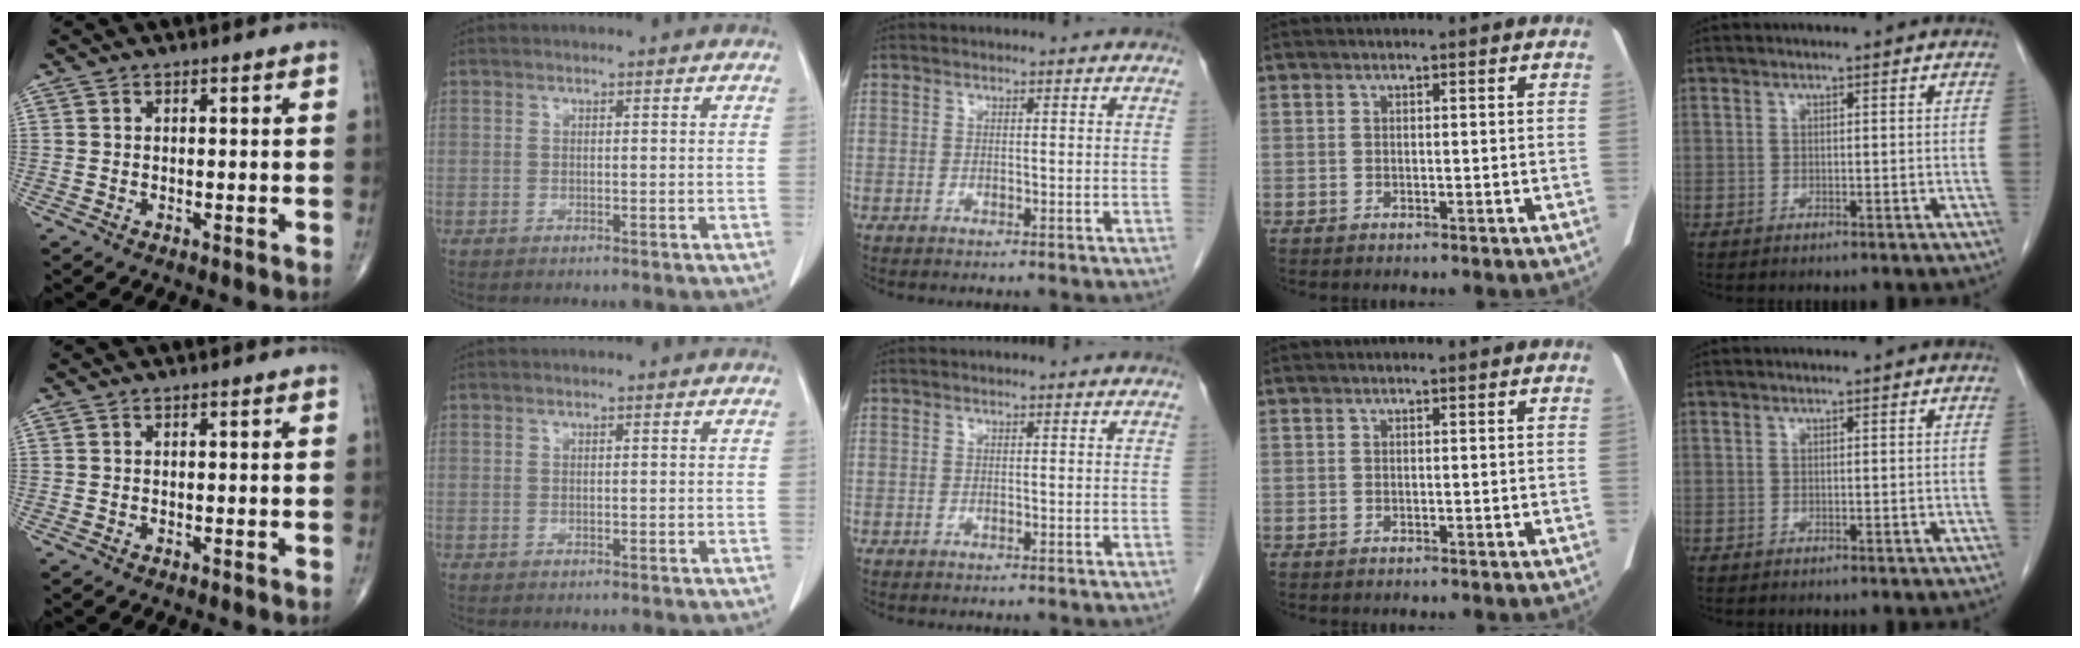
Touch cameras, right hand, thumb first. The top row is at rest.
{}